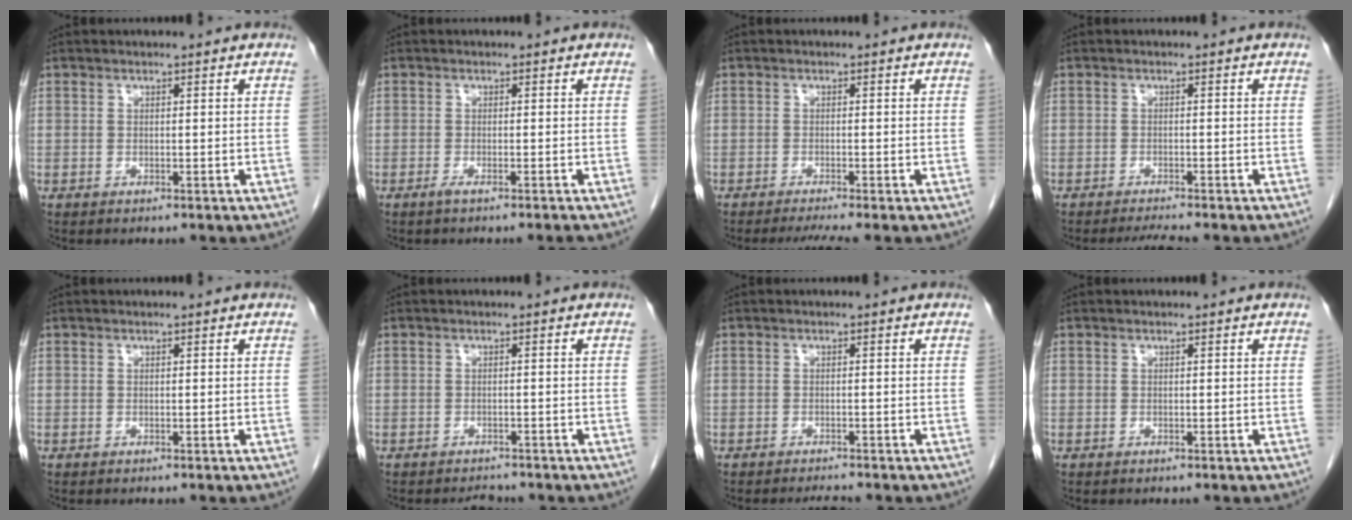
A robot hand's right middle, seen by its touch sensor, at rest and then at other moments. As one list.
[{"total": 1.5, "force": [-1.2, -0.4, 0.9], "torque": [-0.013, 0.001, -0.022]}, {"total": 3.2, "force": [-2.6, -0.7, 1.7], "torque": [-0.030, -0.012, -0.044]}, {"total": 2.7, "force": [-2.4, -0.4, 1.0], "torque": [-0.022, -0.012, -0.039]}, {"total": 0.0}, {"total": 1.9, "force": [-1.8, 0.5, 0.1], "torque": [-0.008, -0.008, -0.026]}, {"total": 1.7, "force": [-1.6, -0.2, 0.4], "torque": [-0.012, -0.009, -0.023]}, {"total": 0.0}]